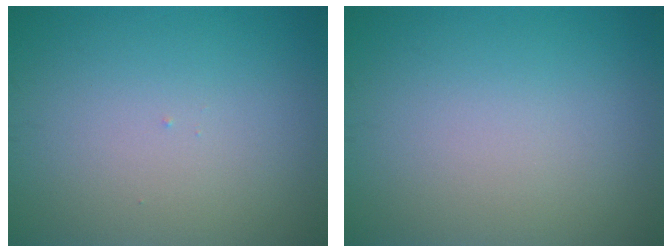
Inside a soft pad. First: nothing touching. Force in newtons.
{"total": 0.0}